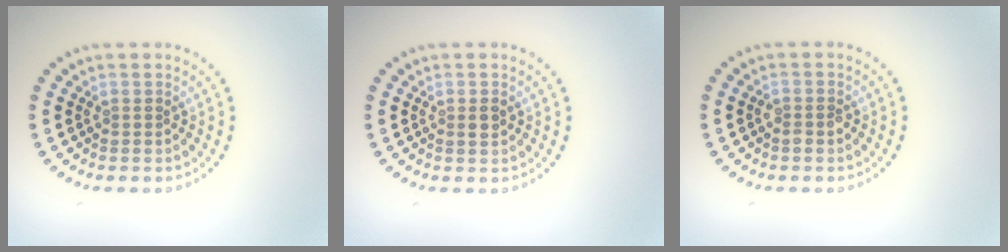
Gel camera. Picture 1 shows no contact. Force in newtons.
{"total": 1.1, "press": 1.0, "slide": 0.2}
{"total": 1.1, "press": 1.1, "slide": 0.2}